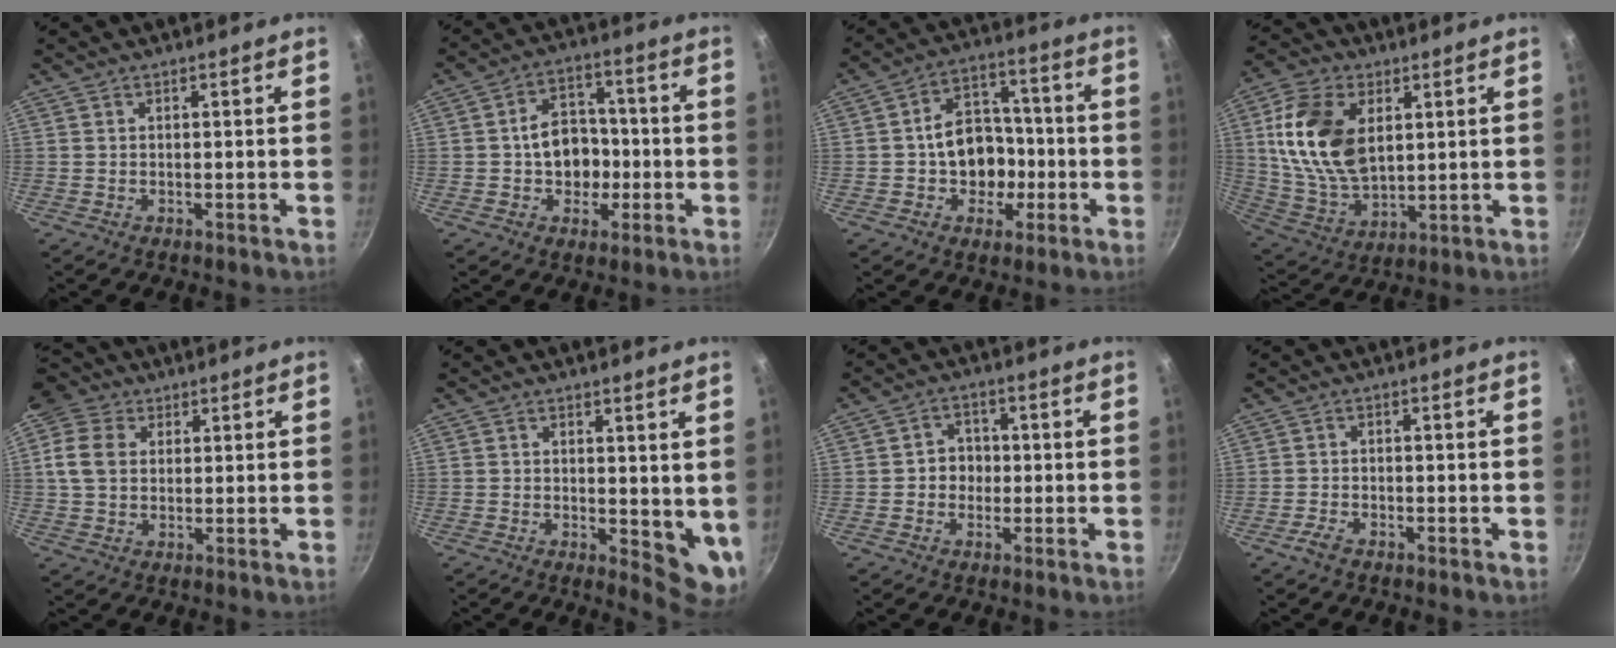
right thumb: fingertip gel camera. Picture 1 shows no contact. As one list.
[{"total": 10.3, "force": [-1.3, 8.1, 6.1], "torque": [-0.057, 0.023, -0.021]}, {"total": 11.9, "force": [-2.0, 9.6, 6.7], "torque": [-0.061, 0.036, -0.032]}, {"total": 17.3, "force": [4.1, 10.8, 12.8], "torque": [-0.228, -0.011, 0.087]}, {"total": 8.4, "force": [2.5, 6.5, 4.7], "torque": [-0.066, 0.003, 0.036]}, {"total": 6.9, "force": [1.7, 3.4, 5.8], "torque": [-0.066, -0.026, 0.025]}, {"total": 4.3, "force": [-0.5, 3.9, 1.8], "torque": [0.004, 0.010, -0.013]}, {"total": 2.3, "force": [-1.6, 0.9, 1.3], "torque": [-0.034, 0.014, -0.035]}]